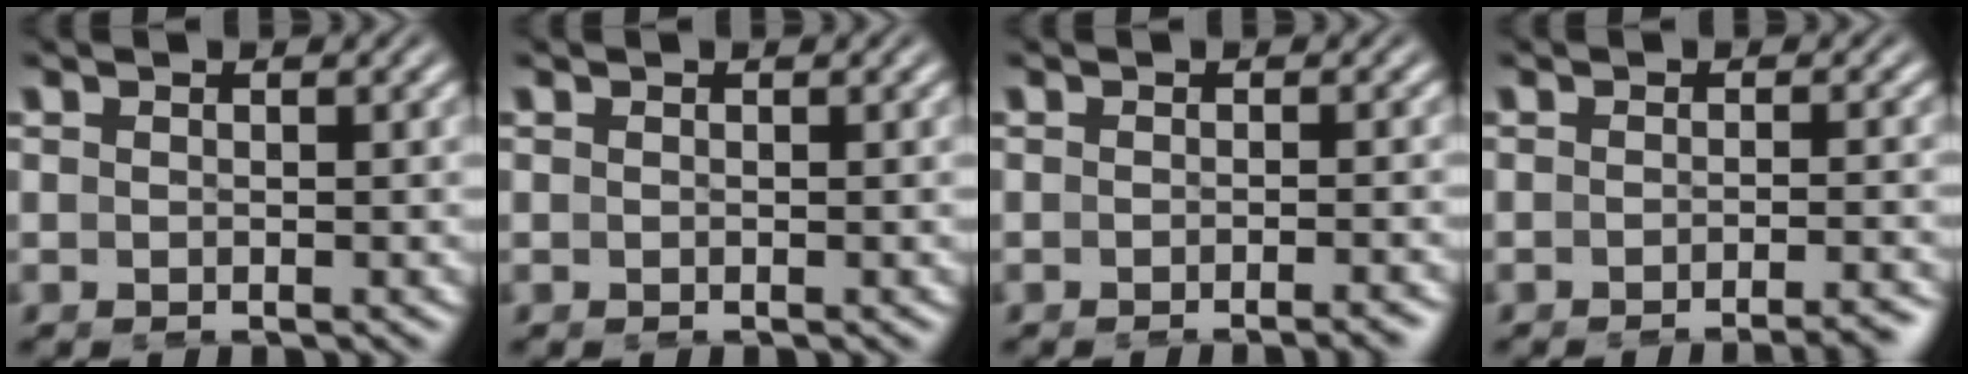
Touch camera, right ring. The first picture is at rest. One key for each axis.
{"total": 0.0}
{"total": 1.9, "fx": -1.7, "fy": 0.0, "fz": 0.9, "tx": -0.012, "ty": 0.004, "tz": -0.029}
{"total": 4.4, "fx": -4.1, "fy": 0.5, "fz": 1.5, "tx": -0.011, "ty": 0.000, "tz": -0.064}